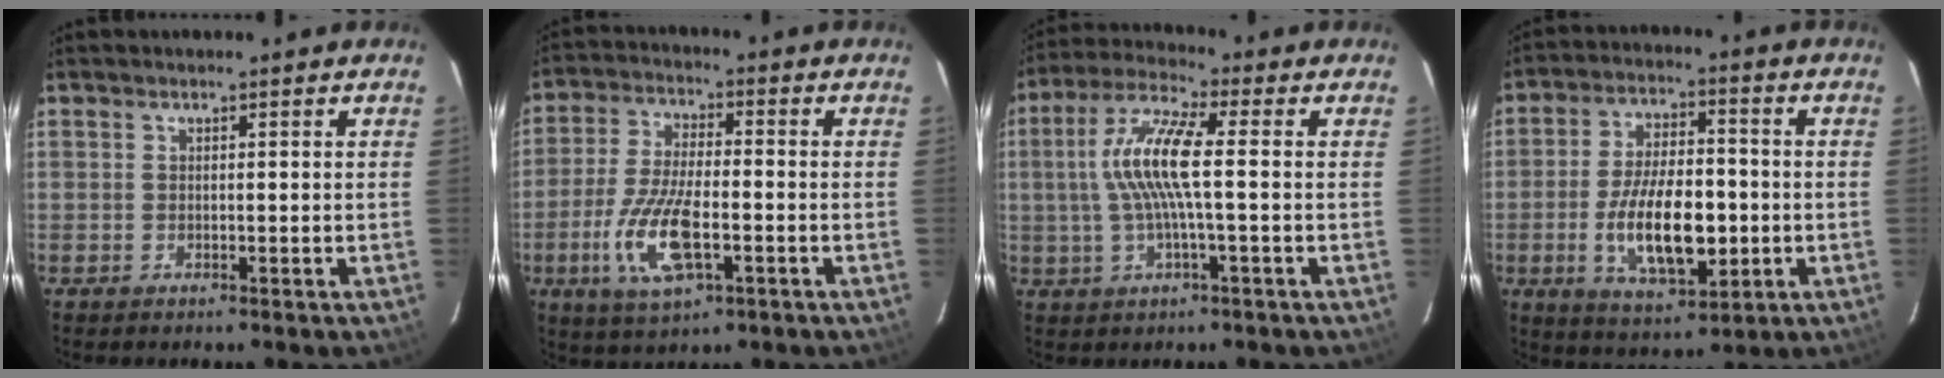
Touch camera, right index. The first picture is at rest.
{"total": 12.5, "force": [-4.1, 4.7, 10.9], "torque": [-0.233, -0.010, -0.076]}
{"total": 10.6, "force": [0.2, 1.6, 10.5], "torque": [-0.212, 0.010, 0.003]}
{"total": 14.3, "force": [-2.9, 6.3, 12.5], "torque": [-0.238, -0.002, -0.041]}